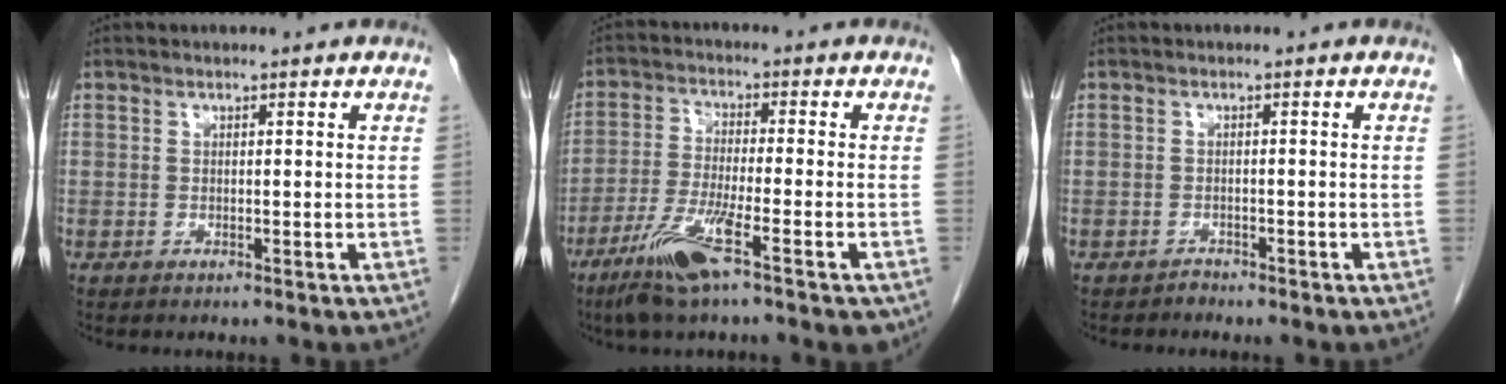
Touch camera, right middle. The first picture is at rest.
{"total": 9.5, "force": [-5.6, 0.3, 7.7], "torque": [-0.156, -0.022, -0.103]}
{"total": 0.7, "force": [-0.7, 0.2, -0.2], "torque": [0.004, 0.000, -0.013]}